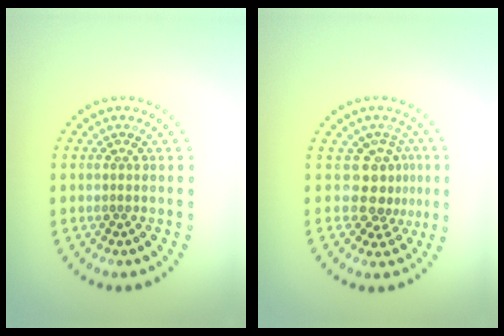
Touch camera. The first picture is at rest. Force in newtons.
{"total": 3.2, "press": 2.4, "slide": 2.2}